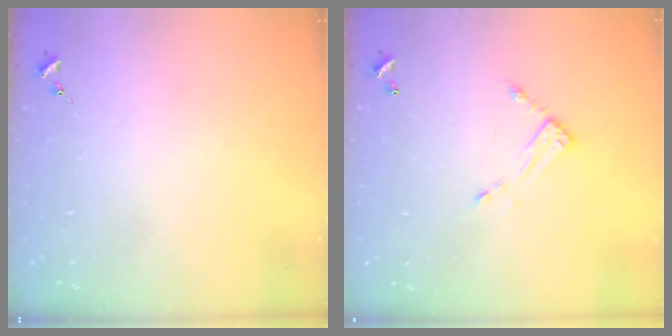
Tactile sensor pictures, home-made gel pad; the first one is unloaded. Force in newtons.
{"total": 7.3, "press": 7.3, "slide": 0.3}